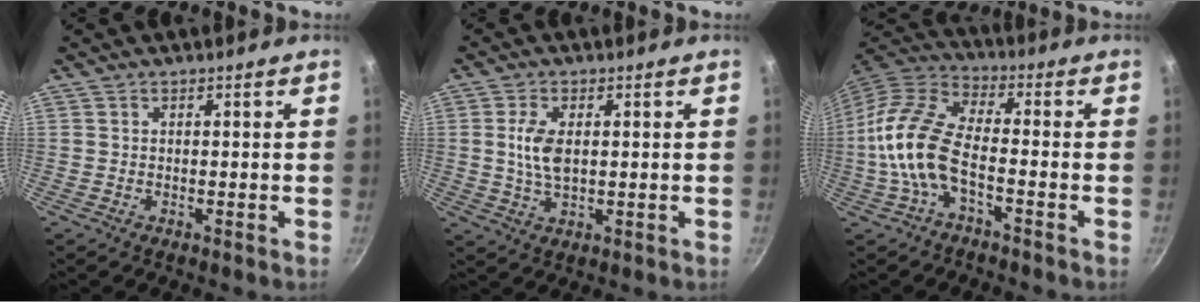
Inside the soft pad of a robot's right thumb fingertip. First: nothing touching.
{"total": 6.1, "force": [0.8, 3.2, 5.1], "torque": [-0.103, -0.003, 0.016]}
{"total": 13.0, "force": [-3.5, 5.9, 11.0], "torque": [-0.227, 0.036, -0.085]}